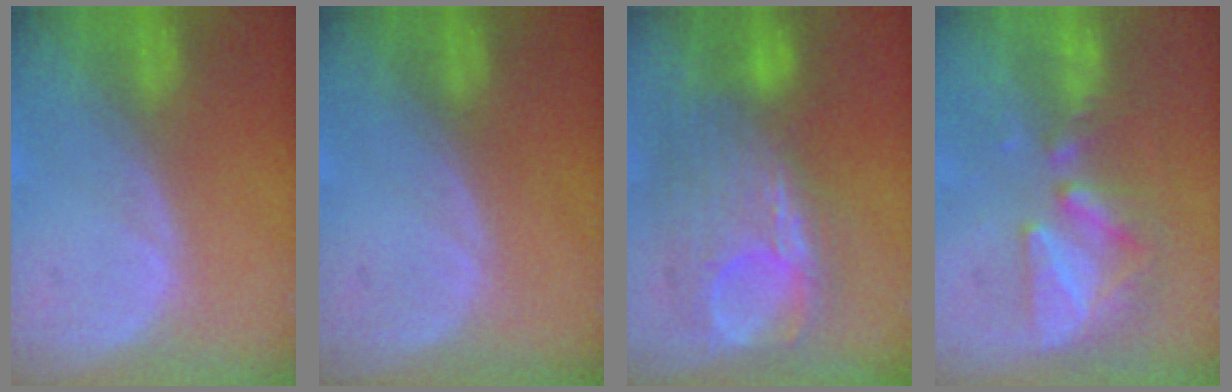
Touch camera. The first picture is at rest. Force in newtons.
{"total": 0.0}
{"total": 9.6, "press": 9.4, "slide": 2.1}
{"total": 8.1, "press": 7.5, "slide": 3.1}